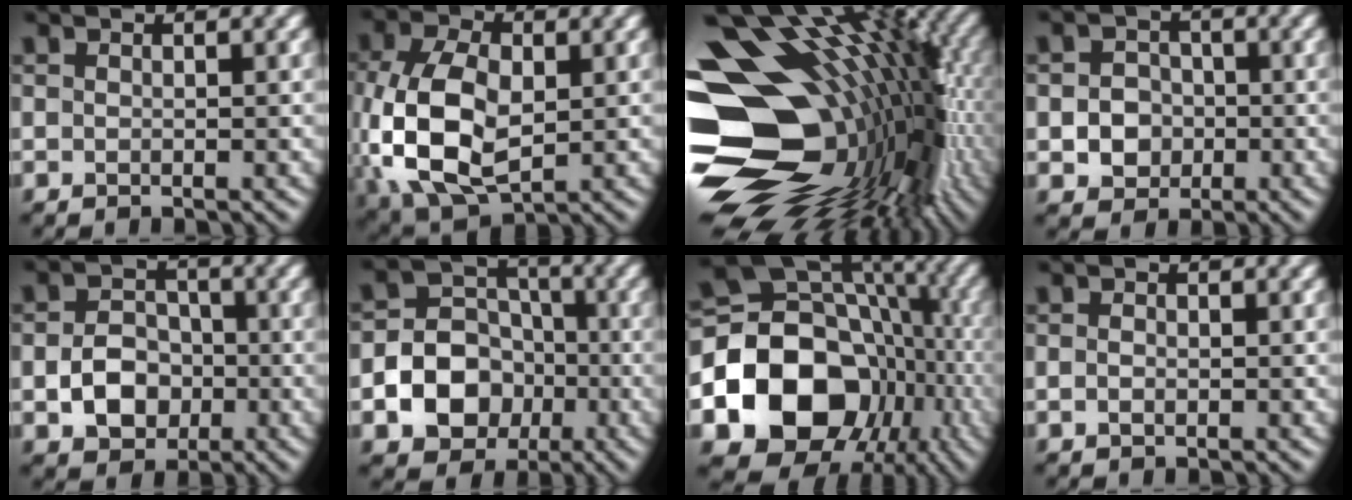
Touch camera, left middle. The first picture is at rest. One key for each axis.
{"total": 10.3, "fx": -0.8, "fy": 6.6, "fz": 7.8, "tx": -0.193, "ty": -0.012, "tz": -0.011}
{"total": 19.7, "fx": -2.6, "fy": 13.5, "fz": 14.0, "tx": -0.239, "ty": 0.001, "tz": -0.040}
{"total": 3.3, "fx": -0.6, "fy": 2.9, "fz": 1.5, "tx": -0.010, "ty": -0.003, "tz": -0.015}
{"total": 4.6, "fx": -1.2, "fy": 3.6, "fz": 2.6, "tx": -0.041, "ty": -0.001, "tz": -0.021}
{"total": 8.6, "fx": -2.6, "fy": 7.3, "fz": 3.8, "tx": -0.051, "ty": -0.003, "tz": -0.072}
{"total": 16.5, "fx": -4.0, "fy": 13.3, "fz": 8.9, "tx": -0.170, "ty": -0.018, "tz": -0.069}
{"total": 0.8, "fx": -0.1, "fy": 0.5, "fz": 0.5, "tx": -0.011, "ty": -0.003, "tz": -0.003}